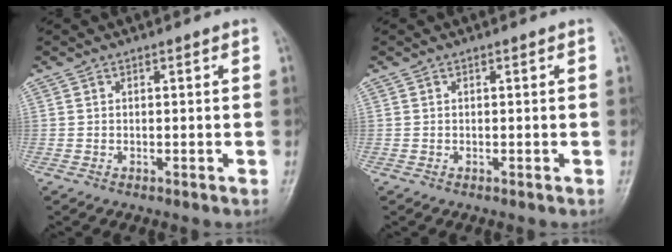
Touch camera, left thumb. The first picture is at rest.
{"total": 0.0}